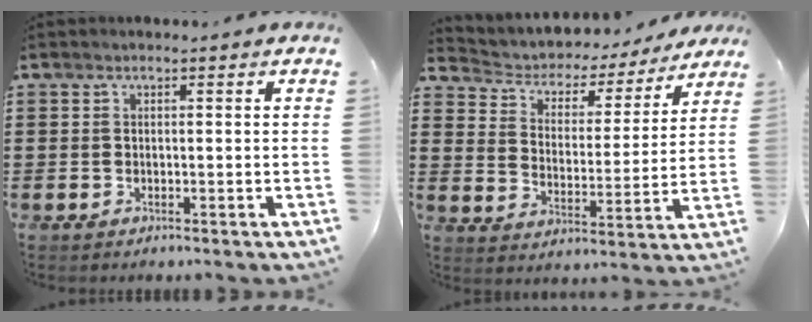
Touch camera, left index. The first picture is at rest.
{"total": 3.7, "force": [3.4, 1.5, 0.3], "torque": [-0.031, -0.027, 0.049]}